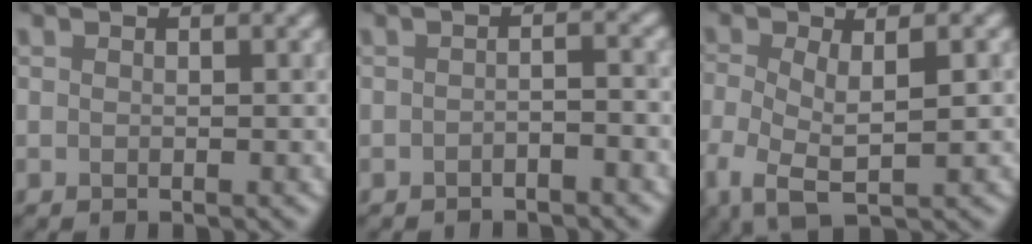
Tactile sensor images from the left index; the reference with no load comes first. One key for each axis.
{"total": 1.4, "fx": -1.0, "fy": 0.3, "fz": 1.0, "tx": -0.017, "ty": 0.002, "tz": -0.021}
{"total": 5.6, "fx": -1.4, "fy": 2.0, "fz": 5.0, "tx": -0.109, "ty": -0.009, "tz": -0.028}